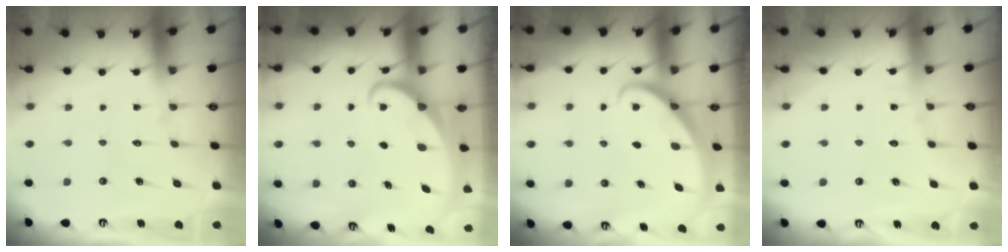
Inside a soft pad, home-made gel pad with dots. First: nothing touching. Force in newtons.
{"total": 2.6, "press": 2.6, "slide": 0.2}
{"total": 2.8, "press": 2.8, "slide": 0.2}
{"total": 3.3, "press": 3.3, "slide": 0.5}